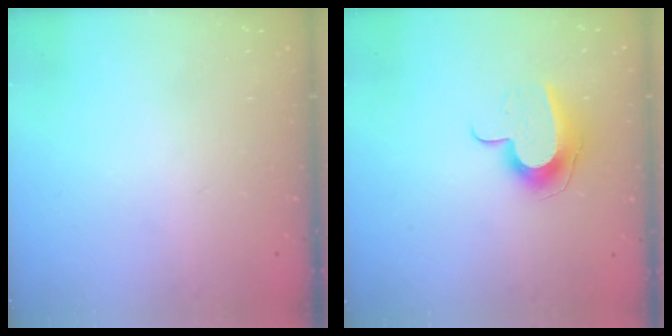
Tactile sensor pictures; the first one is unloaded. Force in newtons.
{"total": 10.5, "press": 10.5, "slide": 0.1}